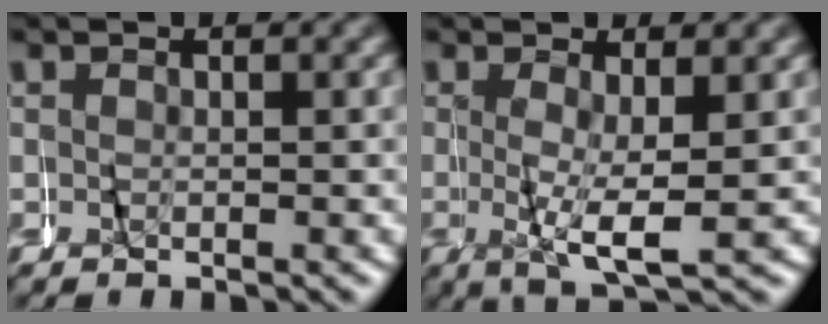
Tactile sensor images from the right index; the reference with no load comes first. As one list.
[{"total": 4.1, "force": [-0.9, 0.6, 3.9], "torque": [-0.070, -0.007, -0.011]}]